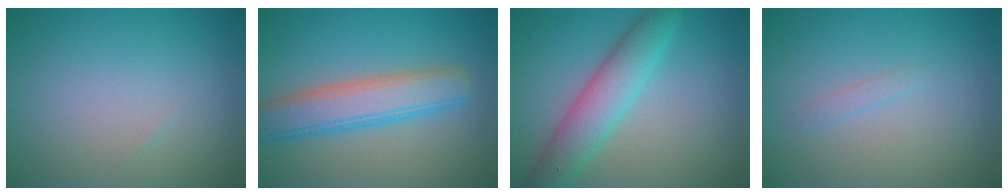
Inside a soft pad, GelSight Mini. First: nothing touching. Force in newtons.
{"total": 5.6, "press": 5.6, "slide": 0.2}
{"total": 5.1, "press": 5.1, "slide": 0.2}
{"total": 0.7, "press": 0.7, "slide": 0.0}